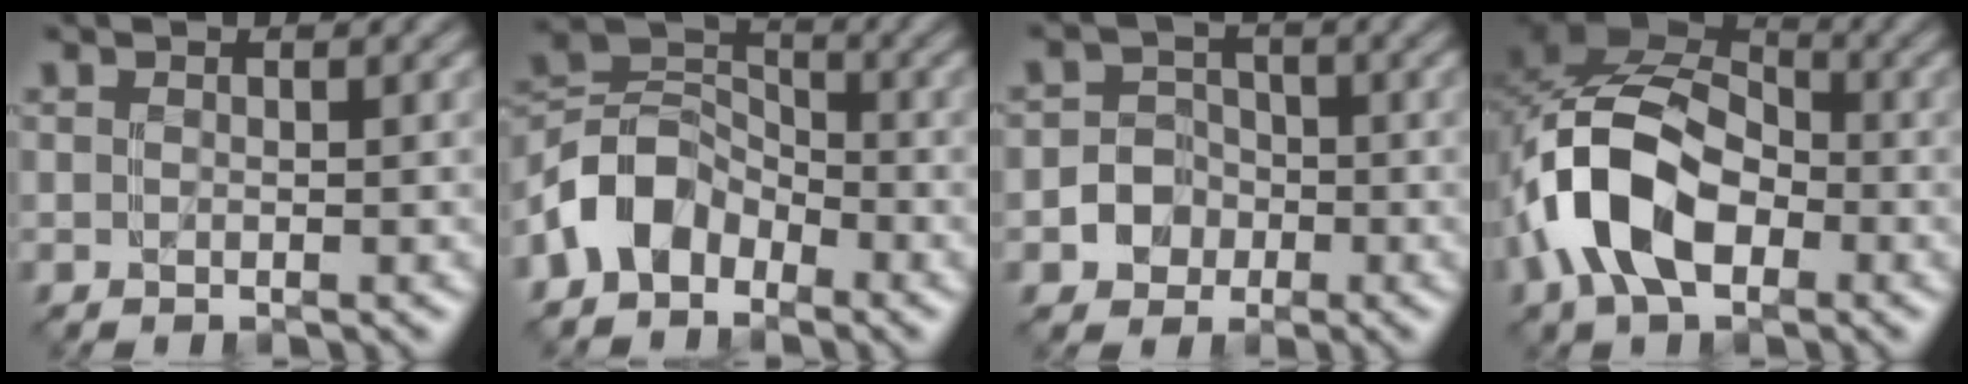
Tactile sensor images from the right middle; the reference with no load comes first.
{"total": 4.9, "force": [-3.2, 3.2, 1.8], "torque": [-0.038, 0.007, -0.067]}
{"total": 2.3, "force": [-1.1, 2.0, 0.1], "torque": [0.008, 0.002, -0.018]}
{"total": 9.7, "force": [-3.4, 6.0, 6.8], "torque": [-0.148, 0.012, -0.072]}